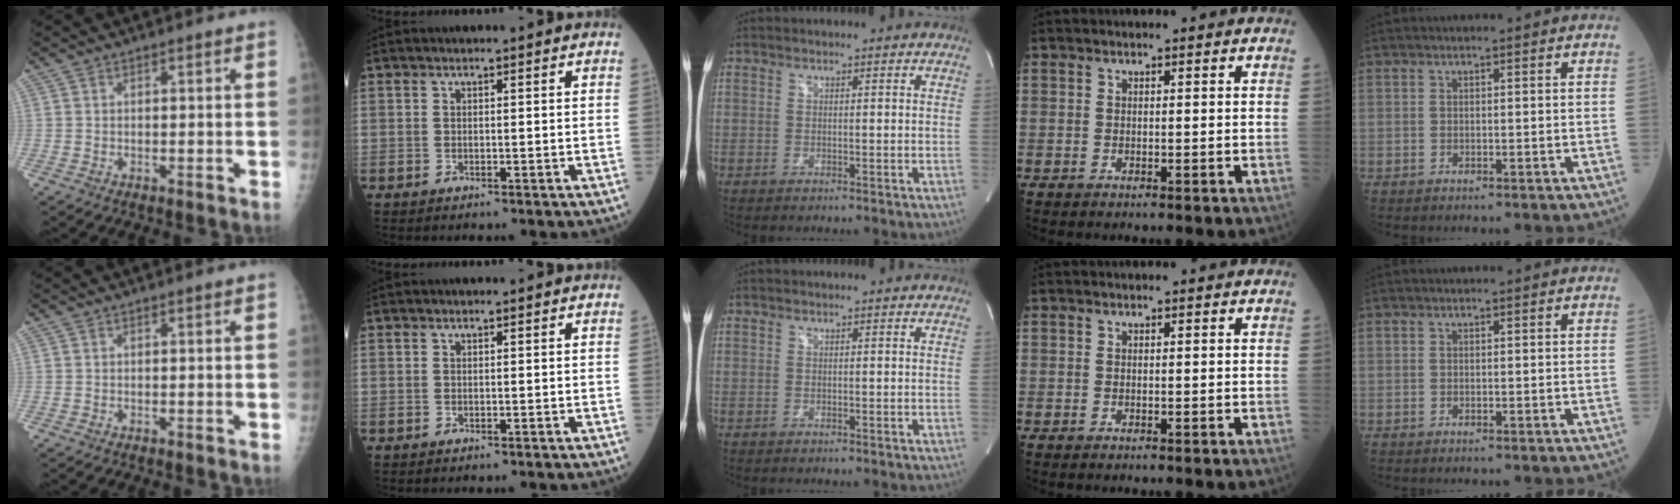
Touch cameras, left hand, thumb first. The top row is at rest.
{}